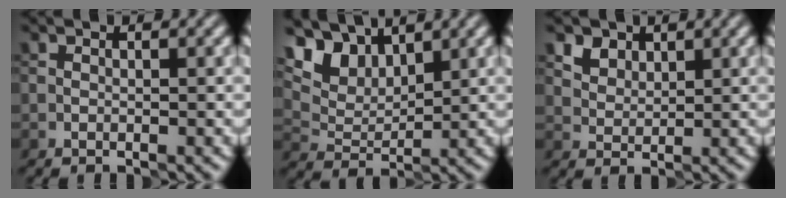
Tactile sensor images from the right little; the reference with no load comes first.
{"total": 6.5, "force": [4.8, 2.9, 3.2], "torque": [-0.079, 0.007, 0.077]}
{"total": 5.0, "force": [3.3, 3.0, 2.2], "torque": [-0.070, 0.003, 0.070]}